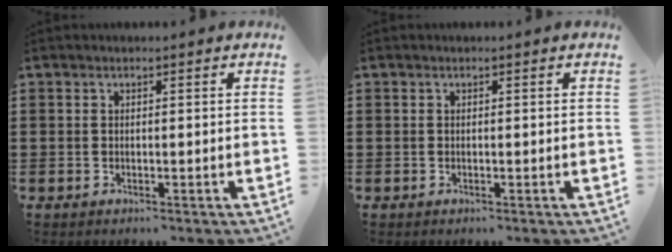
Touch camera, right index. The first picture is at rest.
{"total": 0.0}